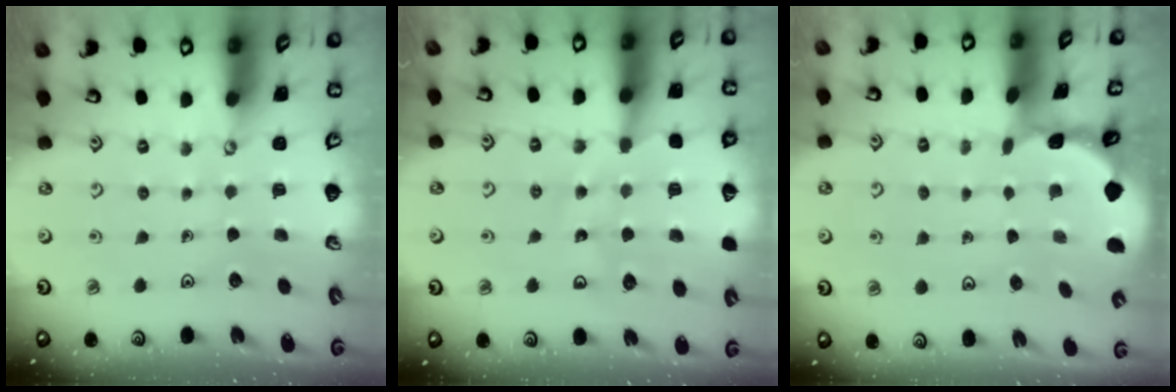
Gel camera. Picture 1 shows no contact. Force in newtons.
{"total": 12.1, "press": 11.6, "slide": 3.5}
{"total": 0.7, "press": 0.7, "slide": 0.1}